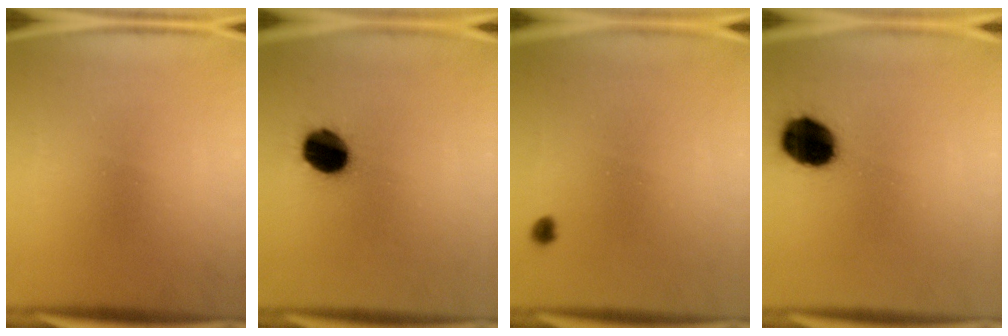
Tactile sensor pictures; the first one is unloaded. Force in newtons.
{"total": 10.7}
{"total": 1.1}
{"total": 12.9}